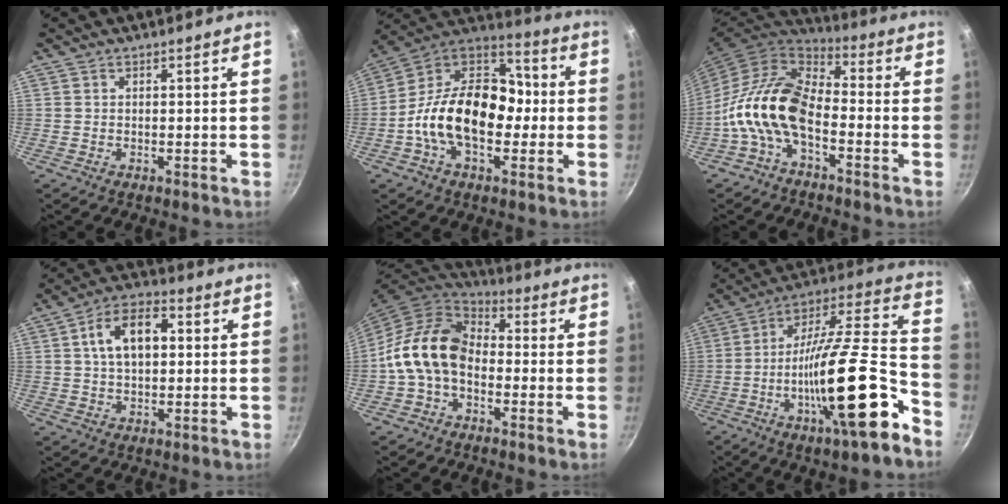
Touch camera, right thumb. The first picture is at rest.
{"total": 21.0, "force": [-3.0, 13.8, 15.5], "torque": [-0.222, 0.054, -0.071]}
{"total": 15.3, "force": [-4.7, 9.1, 11.4], "torque": [-0.203, 0.052, -0.111]}
{"total": 10.6, "force": [1.9, 6.3, 8.3], "torque": [-0.117, 0.021, 0.023]}
{"total": 13.5, "force": [-1.6, 9.6, 9.3], "torque": [-0.142, 0.037, -0.050]}
{"total": 24.5, "force": [-10.6, 5.5, 21.4], "torque": [-0.304, 0.056, -0.189]}